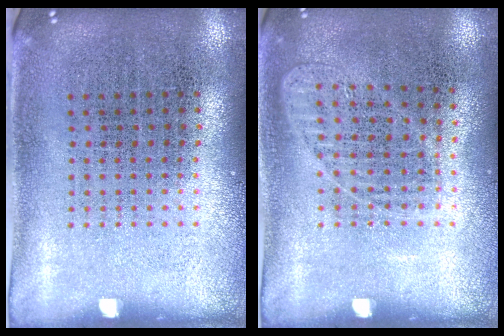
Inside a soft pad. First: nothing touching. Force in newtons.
{"total": 1.0, "press": 0.9, "slide": 0.3}